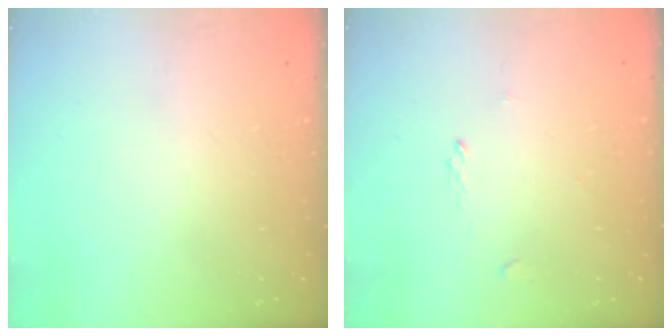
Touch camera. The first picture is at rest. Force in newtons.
{"total": 0.0}